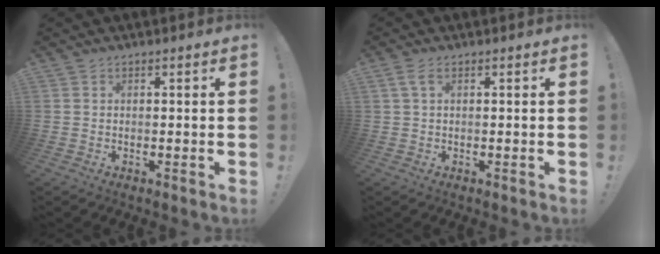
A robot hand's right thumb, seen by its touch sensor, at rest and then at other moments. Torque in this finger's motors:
{"motor_torque": [0.09, 0.11, 0.64, 0.21, 0.21]}